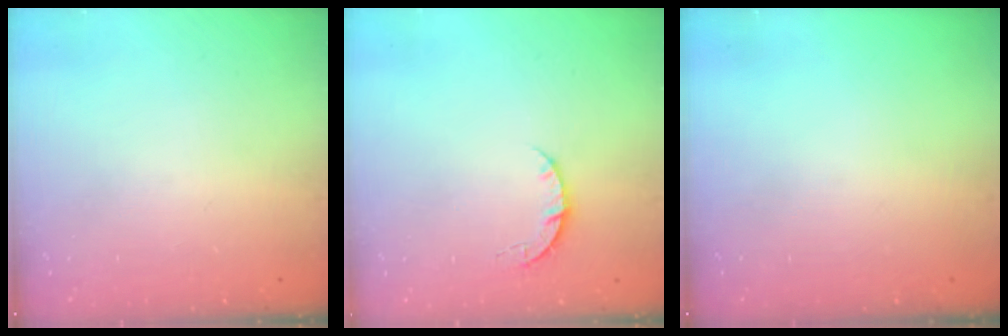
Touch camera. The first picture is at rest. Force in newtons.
{"total": 3.5, "press": 3.5, "slide": 0.5}
{"total": 0.0}